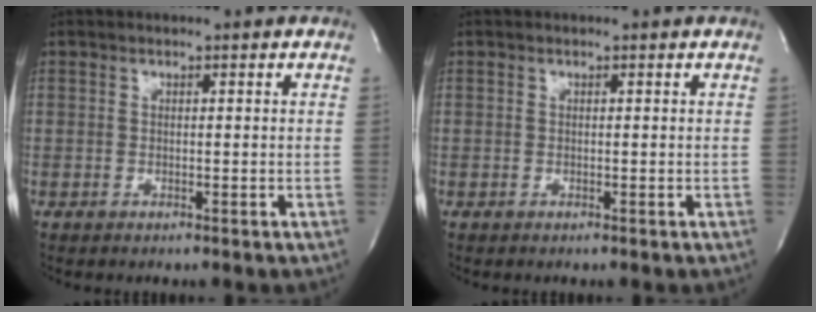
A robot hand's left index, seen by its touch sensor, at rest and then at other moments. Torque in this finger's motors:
{"motor_torque": [0.00, 0.00, 0.00, 0.00]}